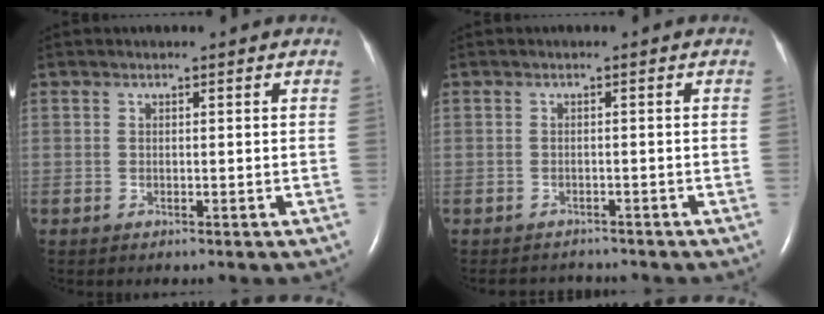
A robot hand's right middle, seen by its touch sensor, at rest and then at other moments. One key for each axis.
{"total": 3.5, "fx": -3.4, "fy": 0.9, "fz": 0.2, "tx": -0.002, "ty": -0.005, "tz": -0.046}